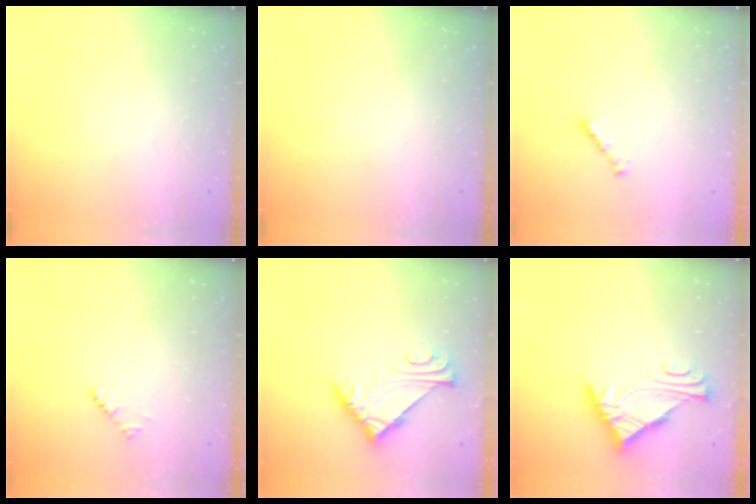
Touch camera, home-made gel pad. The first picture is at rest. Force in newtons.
{"total": 0.0}
{"total": 1.6, "press": 1.5, "slide": 0.4}
{"total": 1.9, "press": 1.9, "slide": 0.3}
{"total": 6.4, "press": 6.4, "slide": 0.1}
{"total": 7.9, "press": 7.8, "slide": 1.1}